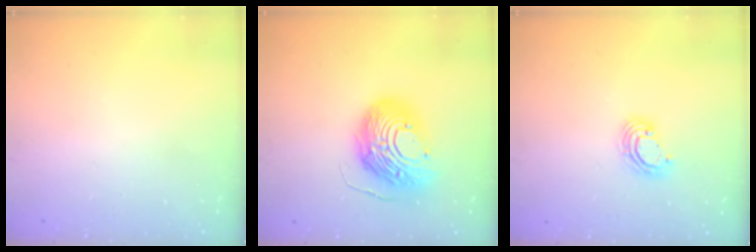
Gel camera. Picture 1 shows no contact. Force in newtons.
{"total": 16.2, "press": 16.2, "slide": 1.3}
{"total": 6.1, "press": 6.1, "slide": 0.5}